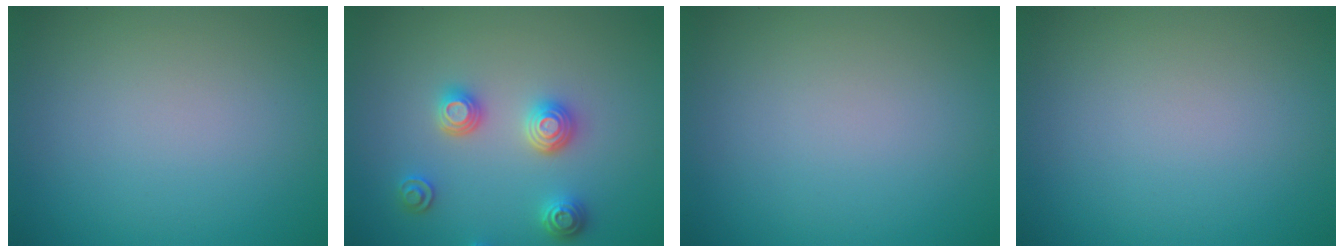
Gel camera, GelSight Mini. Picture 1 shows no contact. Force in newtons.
{"total": 3.2, "press": 3.0, "slide": 1.0}
{"total": 0.0}
{"total": 0.0}